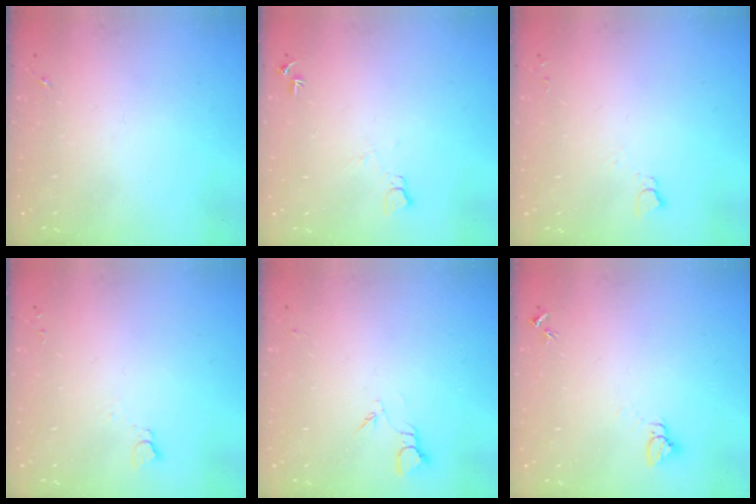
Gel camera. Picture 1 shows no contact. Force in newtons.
{"total": 6.6, "press": 6.6, "slide": 0.7}
{"total": 2.7, "press": 2.7, "slide": 0.3}
{"total": 2.7, "press": 2.7, "slide": 0.3}
{"total": 2.7, "press": 2.7, "slide": 0.3}
{"total": 2.8, "press": 2.8, "slide": 0.1}